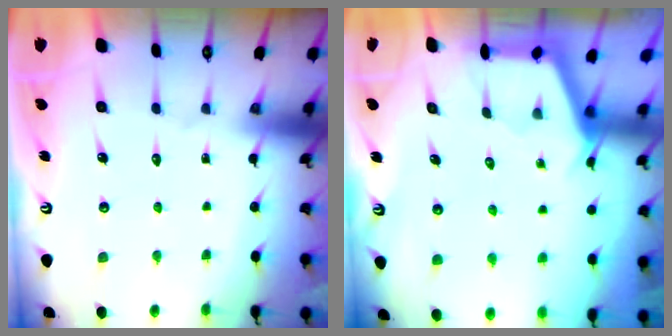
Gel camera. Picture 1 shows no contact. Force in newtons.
{"total": 2.9, "press": 2.9, "slide": 0.3}